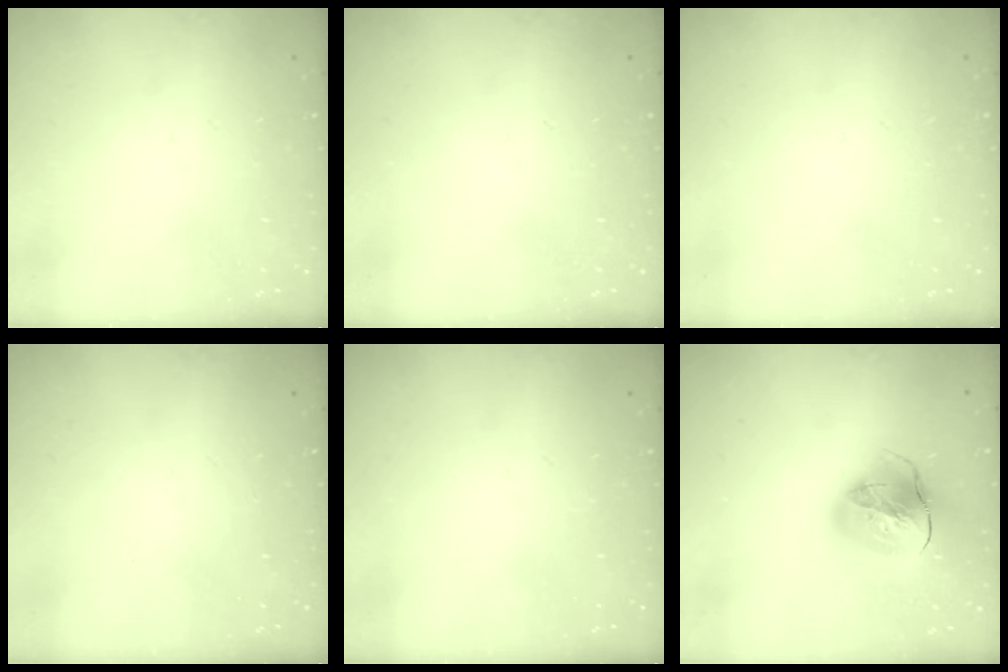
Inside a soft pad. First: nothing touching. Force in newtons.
{"total": 0.0}
{"total": 0.0}
{"total": 0.0}
{"total": 0.0}
{"total": 19.2, "press": 19.0, "slide": 2.1}